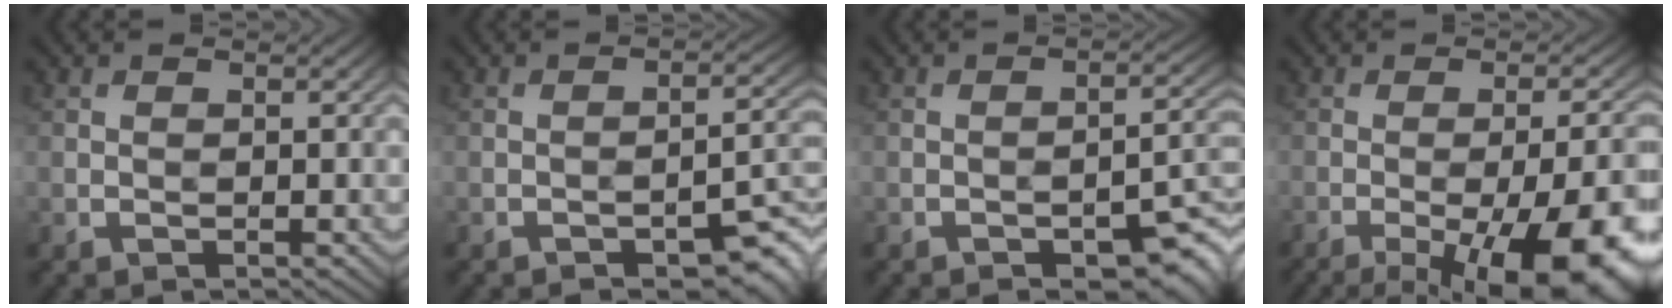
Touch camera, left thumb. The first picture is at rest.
{"total": 7.0, "force": [-4.5, 2.1, 5.0], "torque": [-0.059, 0.005, -0.062]}
{"total": 7.8, "force": [-4.8, 2.6, 5.6], "torque": [-0.069, 0.002, -0.064]}
{"total": 17.8, "force": [-8.8, 5.6, 14.4], "torque": [-0.179, -0.010, -0.116]}